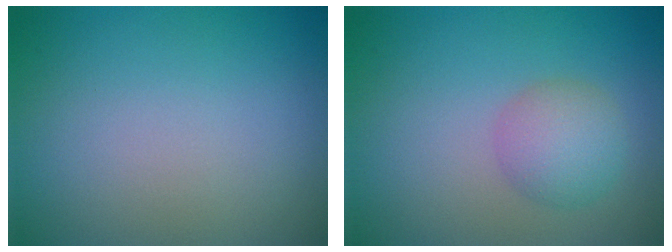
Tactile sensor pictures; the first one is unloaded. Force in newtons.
{"total": 2.9, "press": 2.9, "slide": 0.2}